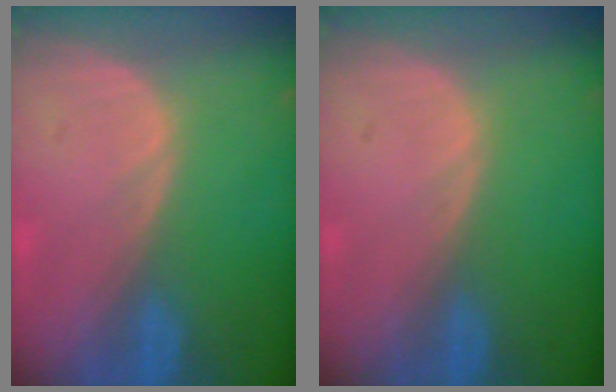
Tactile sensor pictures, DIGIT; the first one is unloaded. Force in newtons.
{"total": 0.0}